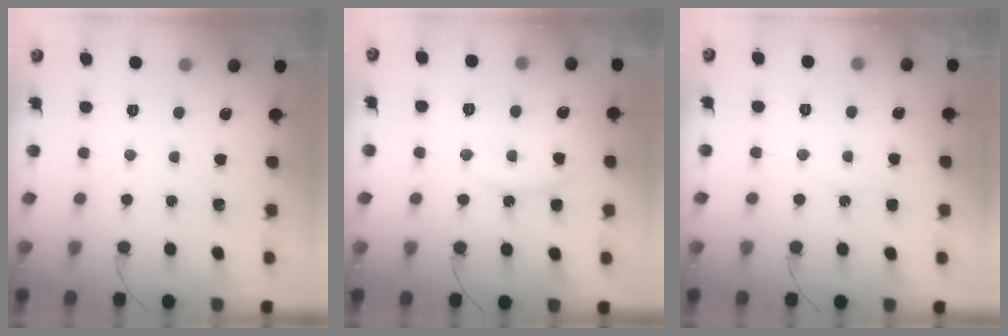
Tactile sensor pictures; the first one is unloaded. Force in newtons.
{"total": 11.4, "press": 11.4, "slide": 0.9}
{"total": 5.4, "press": 5.1, "slide": 2.0}